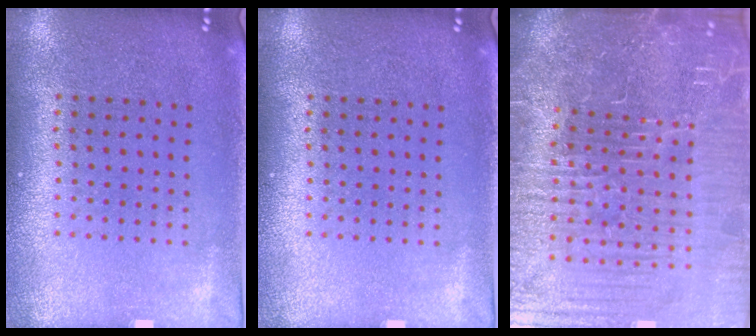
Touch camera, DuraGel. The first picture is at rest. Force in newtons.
{"total": 0.0}
{"total": 7.4, "press": 6.6, "slide": 3.5}